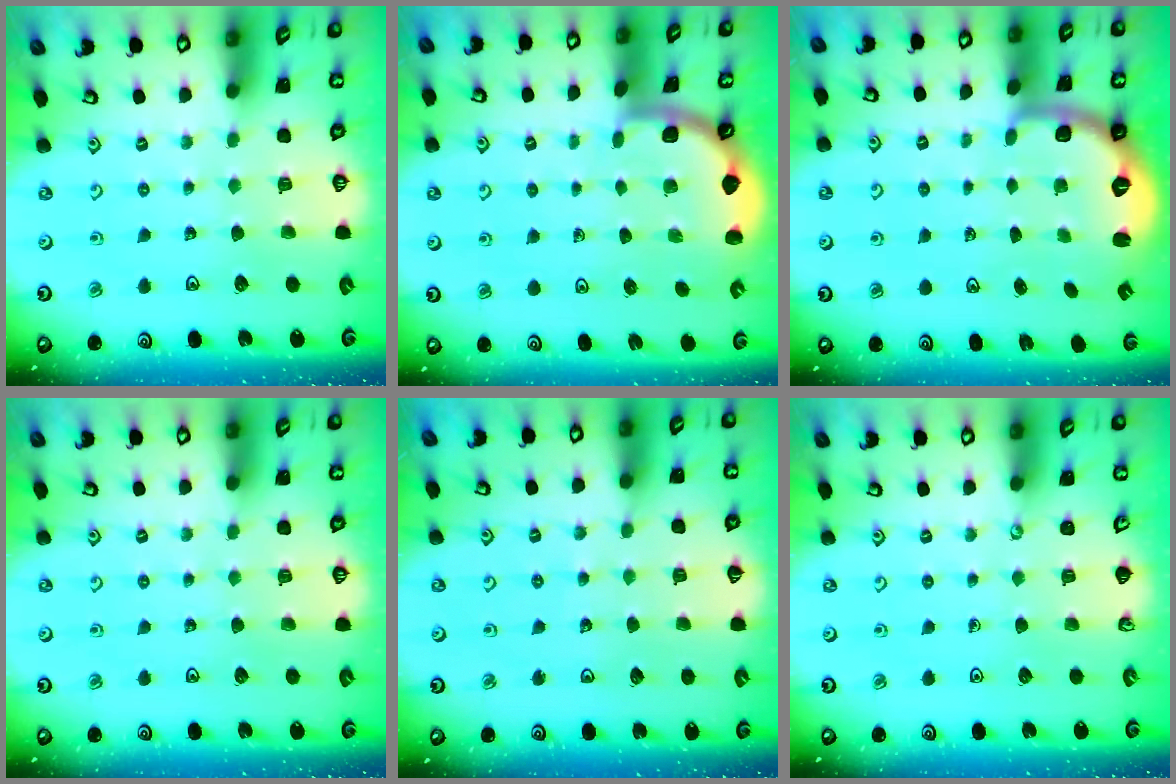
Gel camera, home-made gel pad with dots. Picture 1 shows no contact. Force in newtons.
{"total": 1.8, "press": 1.8, "slide": 0.0}
{"total": 2.7, "press": 1.6, "slide": 2.1}
{"total": 0.0}
{"total": 3.1, "press": 3.1, "slide": 0.6}
{"total": 0.0}